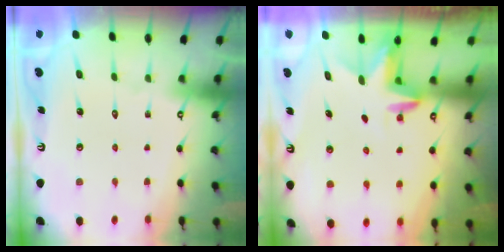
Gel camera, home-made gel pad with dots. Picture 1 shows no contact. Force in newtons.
{"total": 3.0, "press": 3.0, "slide": 0.2}